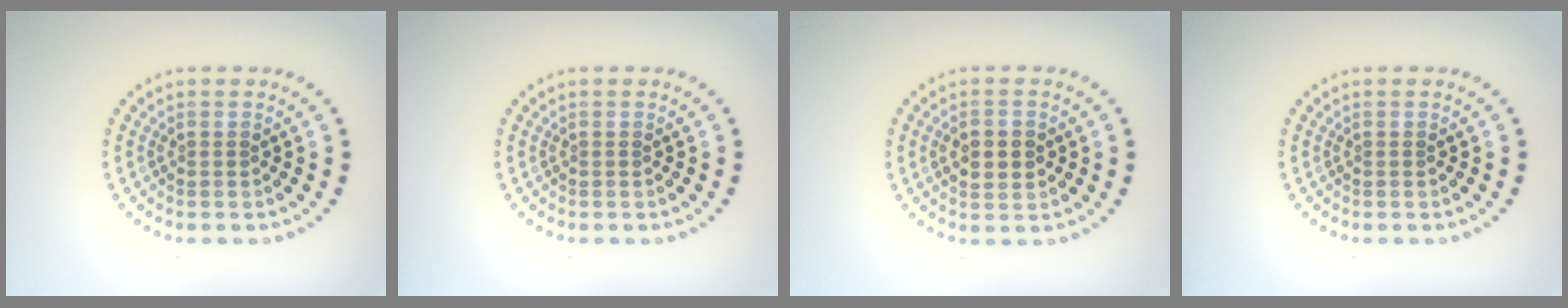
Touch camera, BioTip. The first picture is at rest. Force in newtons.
{"total": 0.0}
{"total": 2.8, "press": 2.8, "slide": 0.2}
{"total": 0.0}